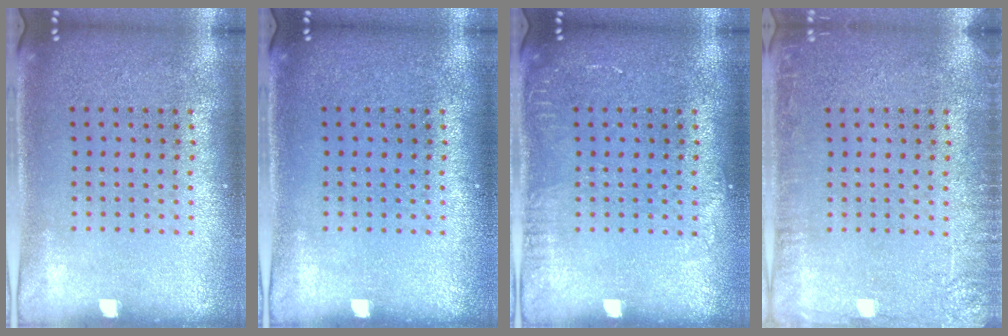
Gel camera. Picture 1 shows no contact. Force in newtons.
{"total": 0.0}
{"total": 1.0, "press": 1.0, "slide": 0.2}
{"total": 2.6, "press": 2.5, "slide": 0.5}